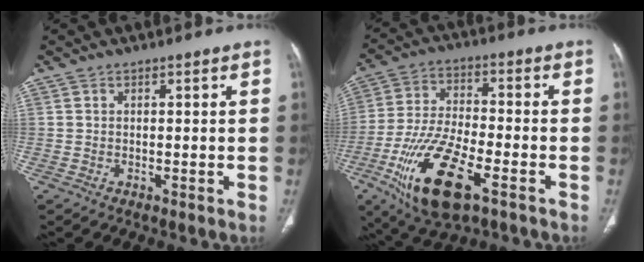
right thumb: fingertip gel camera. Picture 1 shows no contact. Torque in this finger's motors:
{"motor_torque": [-0.03, 0.37, 1.66, -0.89, 0.48]}